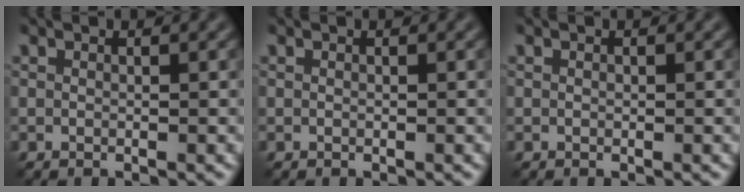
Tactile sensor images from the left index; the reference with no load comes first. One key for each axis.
{"total": 0.0}
{"total": 0.0}